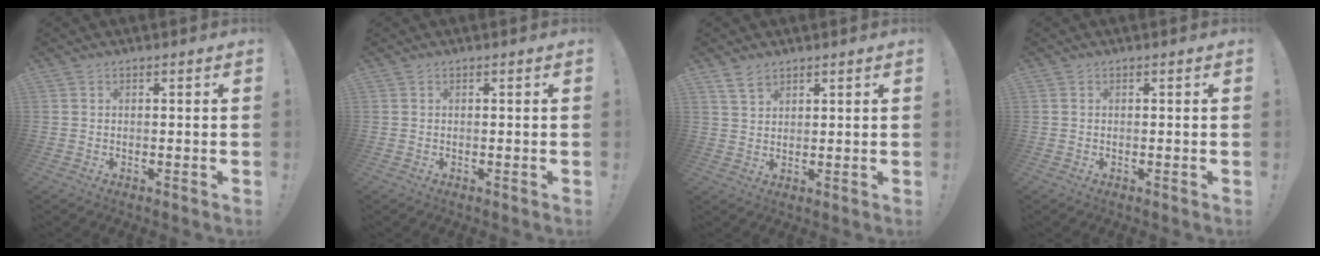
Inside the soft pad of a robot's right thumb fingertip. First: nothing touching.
{"total": 0.0}
{"total": 4.4, "force": [3.3, 2.3, 1.8], "torque": [-0.035, -0.012, 0.063]}
{"total": 0.0}